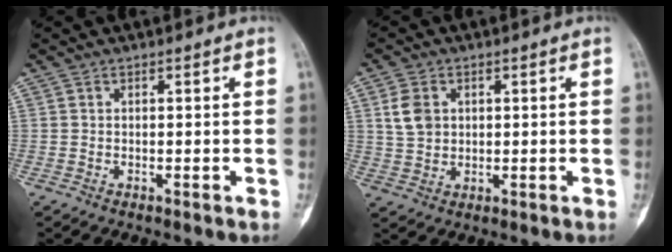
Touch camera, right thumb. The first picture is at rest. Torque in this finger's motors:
{"motor_torque": [-0.28, 0.62, 0.74, 0.10, -0.01]}